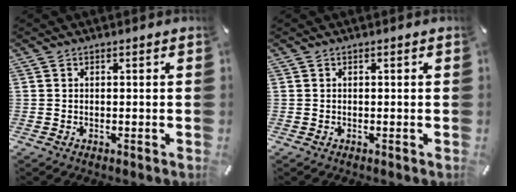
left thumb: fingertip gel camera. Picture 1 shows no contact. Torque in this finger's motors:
{"motor_torque": [0.04, -0.03, -0.01, 0.07, -0.02]}